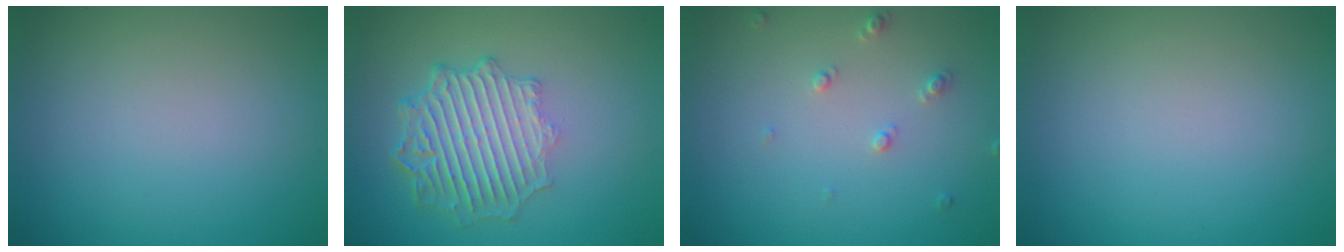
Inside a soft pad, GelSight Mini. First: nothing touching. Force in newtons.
{"total": 6.3, "press": 4.8, "slide": 4.1}
{"total": 1.3, "press": 1.2, "slide": 0.3}
{"total": 0.0}